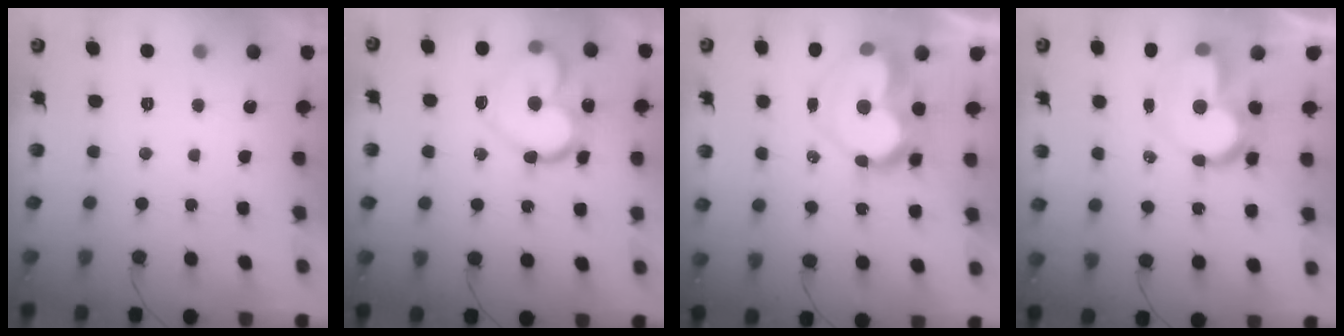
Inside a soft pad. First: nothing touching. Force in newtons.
{"total": 18.4, "press": 18.4, "slide": 1.4}
{"total": 15.5, "press": 15.4, "slide": 1.5}
{"total": 12.0, "press": 11.9, "slide": 1.6}